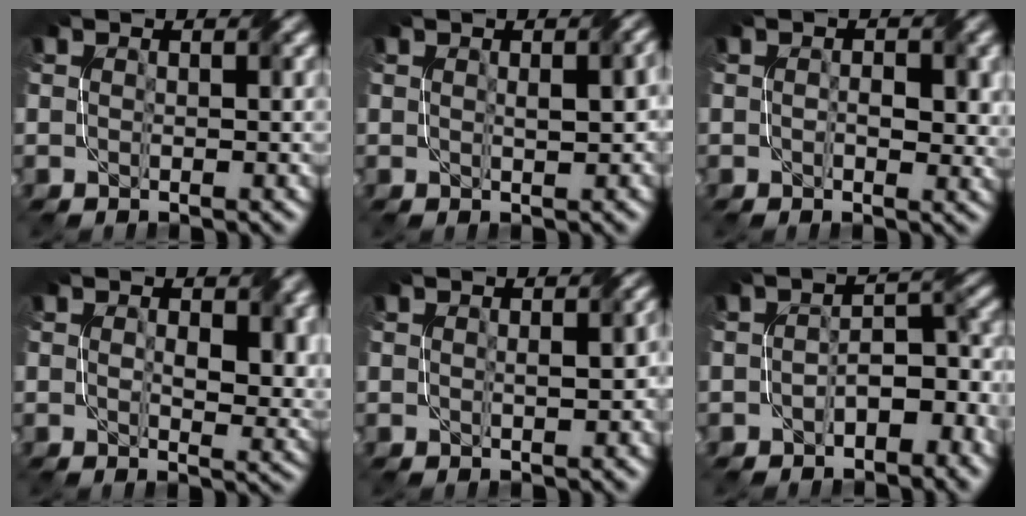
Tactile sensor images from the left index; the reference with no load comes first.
{"total": 2.3, "force": [0.4, 0.8, 2.1], "torque": [-0.025, 0.007, 0.018]}
{"total": 2.7, "force": [0.2, 1.4, 2.2], "torque": [-0.032, 0.003, 0.010]}
{"total": 4.3, "force": [1.0, 2.2, 3.6], "torque": [-0.053, 0.000, 0.027]}
{"total": 1.6, "force": [0.0, 0.6, 1.5], "torque": [-0.023, 0.004, 0.012]}
{"total": 4.3, "force": [-1.8, 2.3, 3.2], "torque": [-0.040, 0.009, -0.028]}